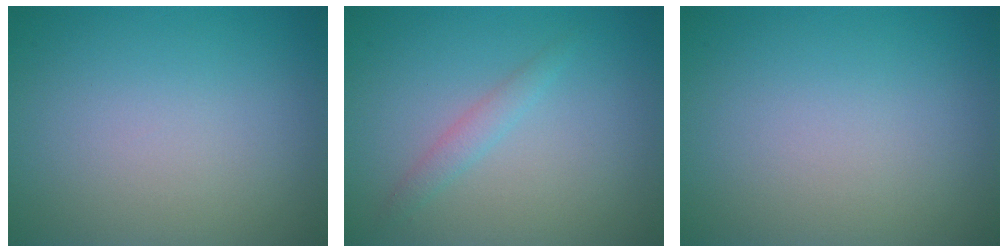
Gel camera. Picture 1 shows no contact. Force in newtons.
{"total": 1.3, "press": 1.3, "slide": 0.1}
{"total": 0.0}